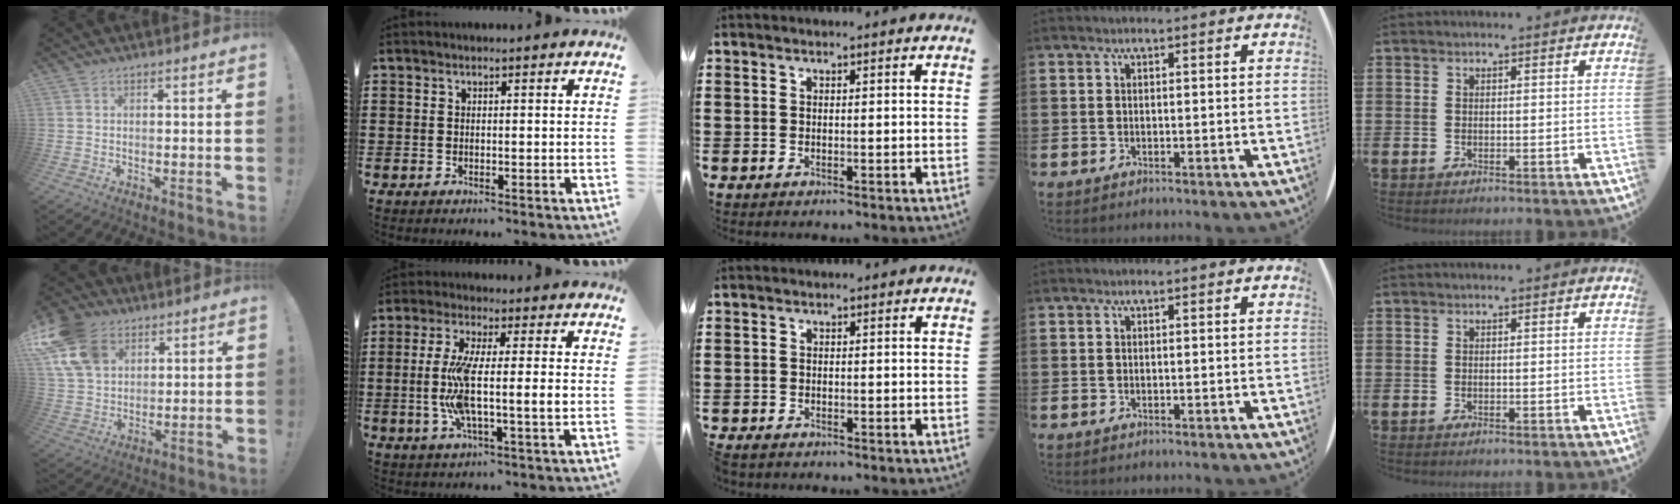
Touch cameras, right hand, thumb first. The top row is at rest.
{"thumb": {"total": 16.1, "force": [7.7, 11.6, 8.0], "torque": [-0.153, -0.033, 0.152]}, "index": {"total": 9.1, "force": [-0.8, 1.7, 8.9], "torque": [-0.182, -0.011, -0.023]}, "middle": {"total": 0.8, "force": [-0.8, 0.3, 0.1], "torque": [-0.002, 0.000, -0.017]}}